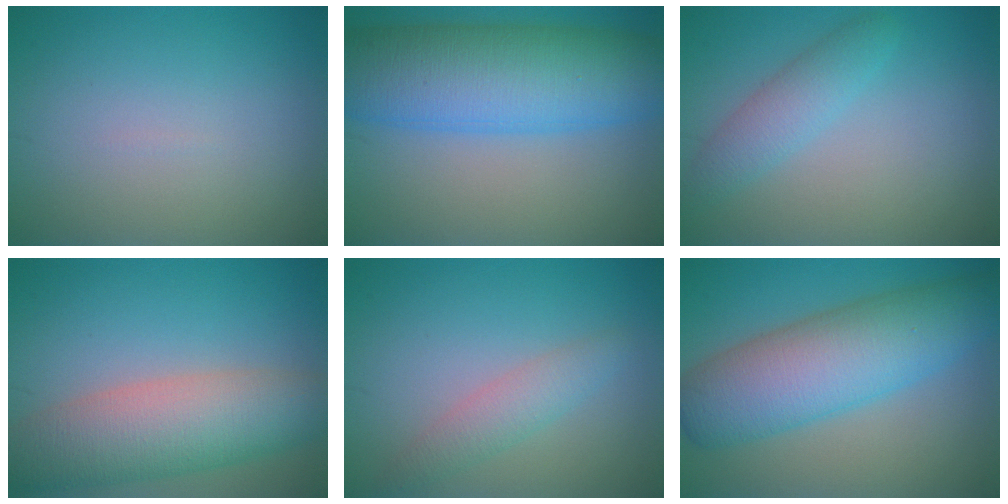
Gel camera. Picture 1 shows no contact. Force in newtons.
{"total": 11.6, "press": 11.6, "slide": 0.1}
{"total": 2.8, "press": 2.8, "slide": 0.1}
{"total": 8.2, "press": 8.2, "slide": 0.3}
{"total": 2.3, "press": 2.3, "slide": 0.0}
{"total": 9.3, "press": 9.3, "slide": 0.3}